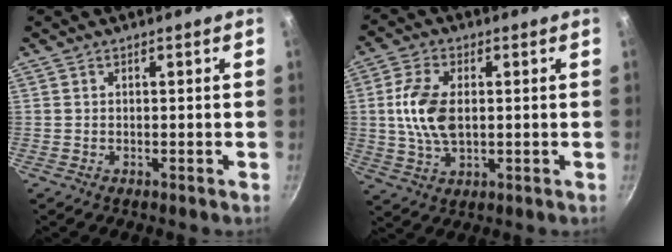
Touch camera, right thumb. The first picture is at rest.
{"total": 9.9, "force": [0.9, 5.7, 8.1], "torque": [-0.158, 0.003, 0.016]}